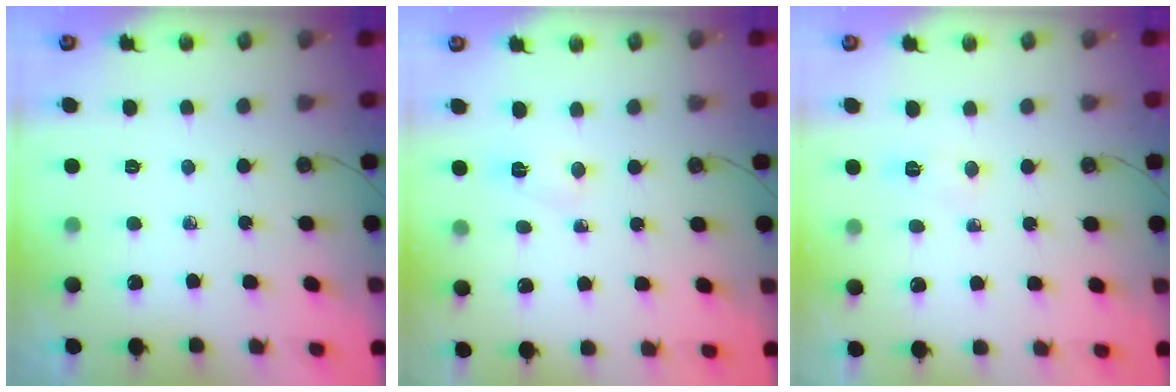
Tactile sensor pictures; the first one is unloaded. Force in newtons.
{"total": 2.7, "press": 2.7, "slide": 0.4}
{"total": 4.6, "press": 3.9, "slide": 2.6}